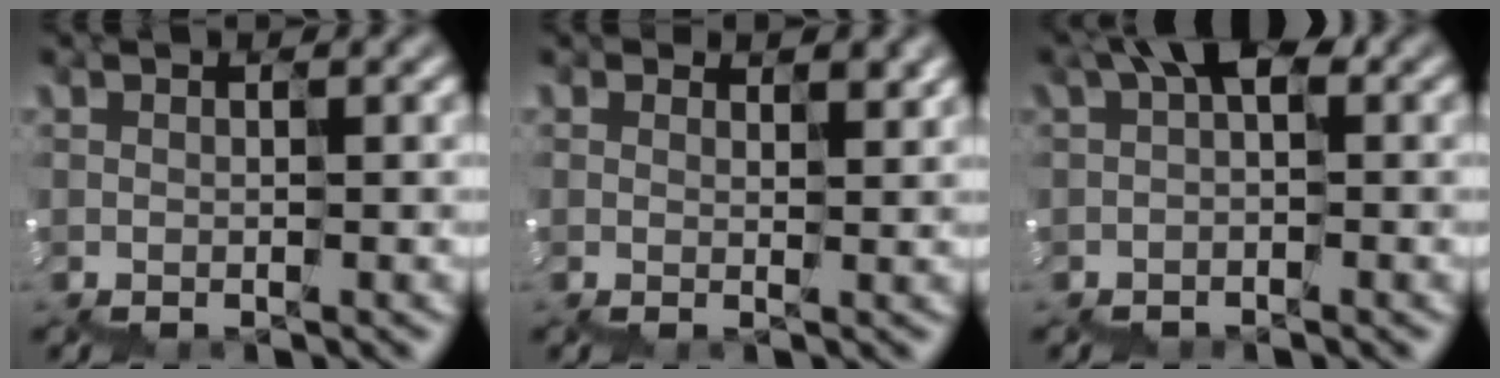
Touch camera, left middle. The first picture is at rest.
{"total": 2.0, "force": [1.1, 1.1, 1.3], "torque": [0.000, 0.008, 0.011]}
{"total": 1.0, "force": [0.3, 0.3, 0.9], "torque": [-0.044, 0.006, 0.000]}